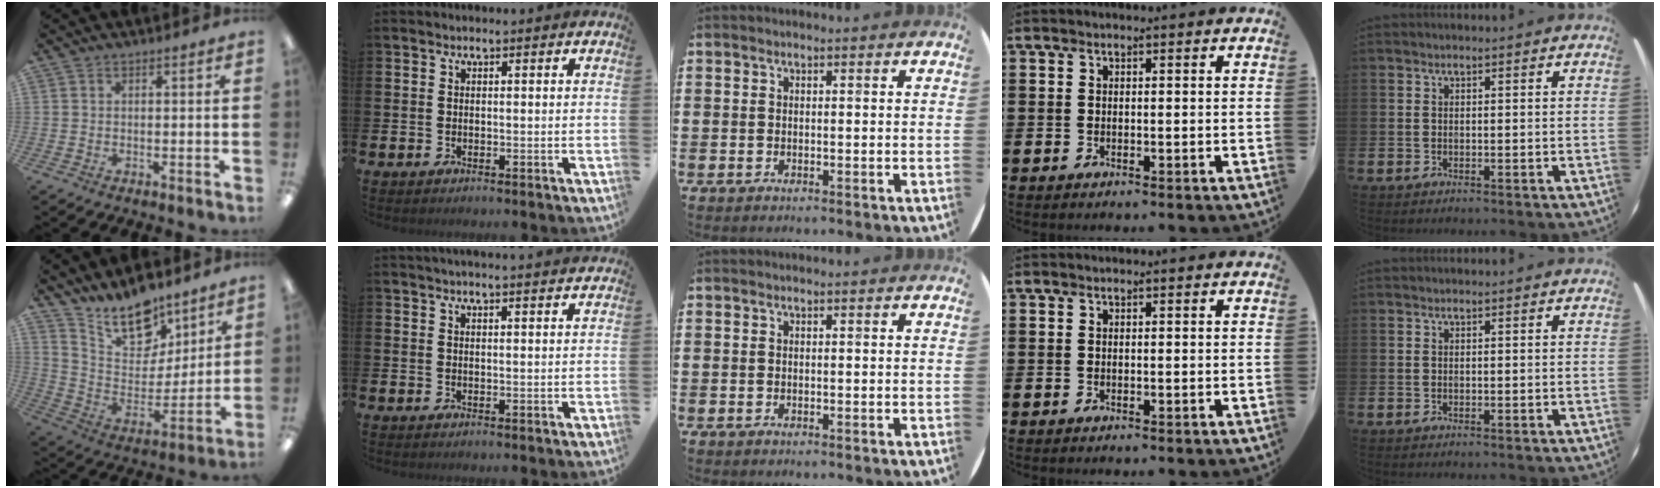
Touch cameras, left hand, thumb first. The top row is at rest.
{"thumb": {"total": 15.6, "force": [12.5, 7.6, 5.5], "torque": [-0.110, -0.083, 0.233]}, "index": {"total": 2.0, "force": [2.0, -0.2, 0.3], "torque": [0.001, -0.011, 0.034]}}